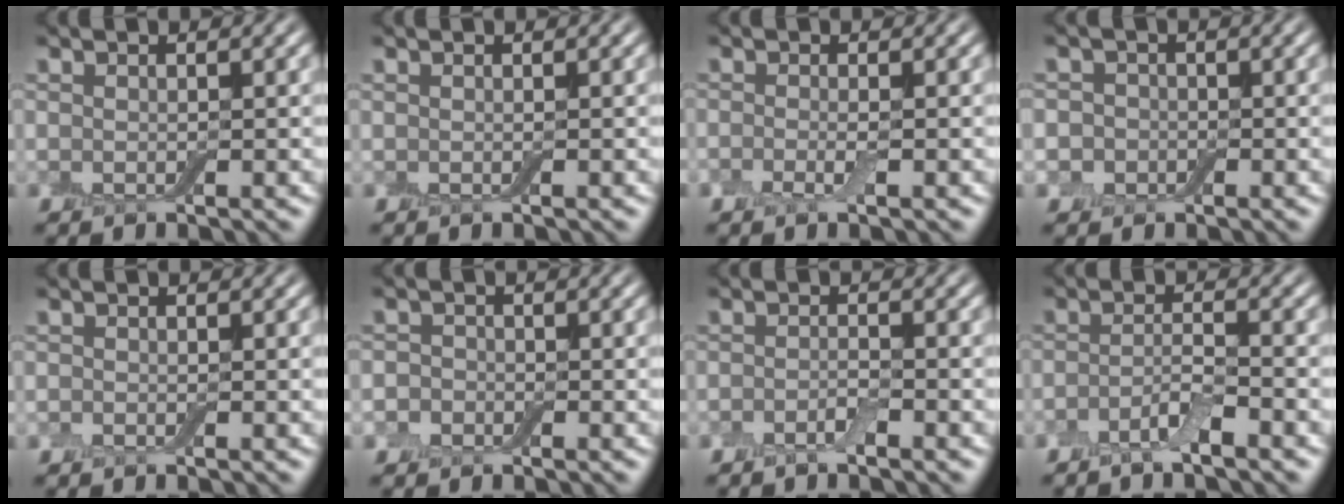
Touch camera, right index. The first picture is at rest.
{"total": 0.0}
{"total": 1.0, "force": [-0.5, 0.2, 0.9], "torque": [-0.021, -0.002, -0.012]}
{"total": 2.9, "force": [-0.3, 2.8, 0.7], "torque": [0.014, 0.020, -0.046]}
{"total": 0.0}
{"total": 1.6, "force": [-0.7, 1.4, 0.3], "torque": [0.011, 0.005, -0.023]}
{"total": 1.1, "force": [-0.9, 0.1, 0.7], "torque": [-0.016, 0.003, -0.019]}
{"total": 2.3, "force": [-1.7, 0.2, 1.5], "torque": [-0.030, 0.003, -0.041]}